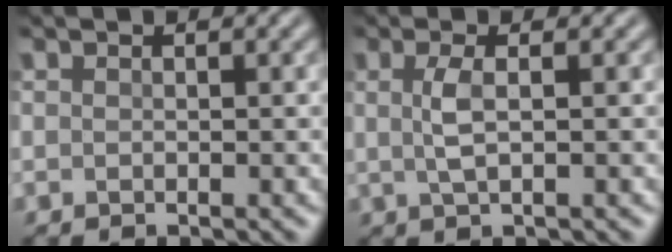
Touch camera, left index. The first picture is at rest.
{"total": 2.1, "force": [0.2, 0.3, 2.0], "torque": [-0.049, 0.002, 0.003]}